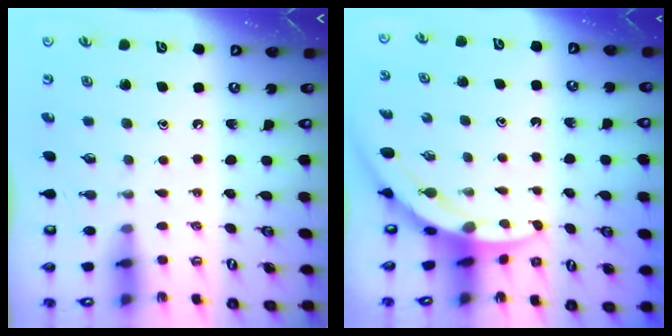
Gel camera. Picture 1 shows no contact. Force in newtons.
{"total": 2.8, "press": 2.8, "slide": 0.3}